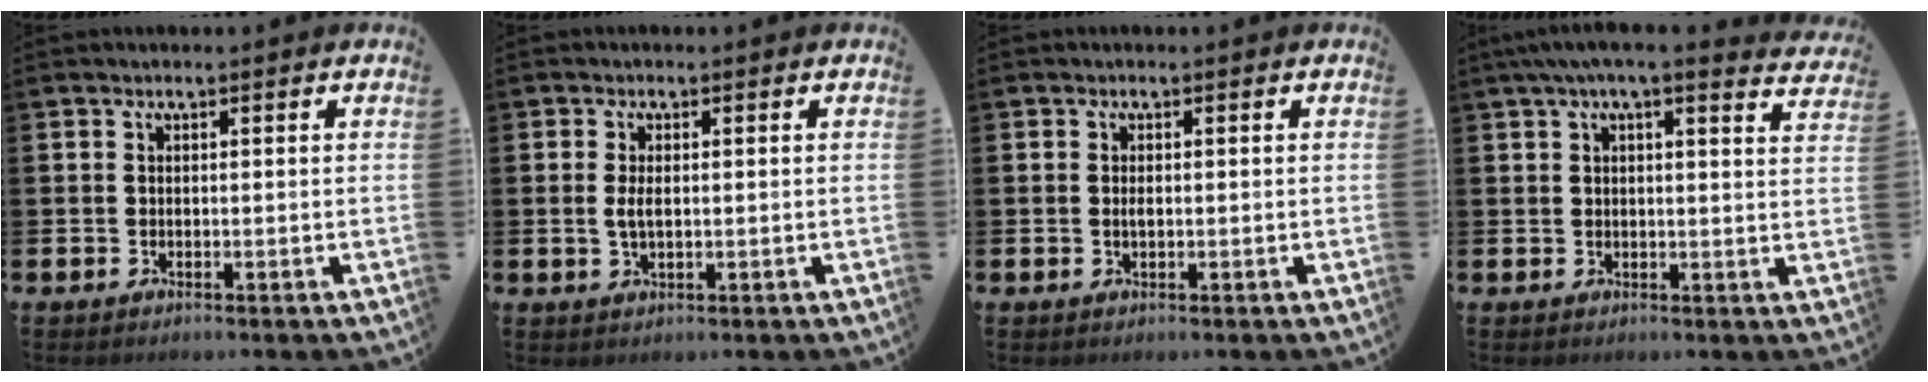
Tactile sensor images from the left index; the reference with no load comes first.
{"total": 2.0, "force": [0.2, 0.9, 1.8], "torque": [-0.033, 0.004, 0.002]}
{"total": 0.7, "force": [0.1, 0.3, 0.6], "torque": [-0.018, 0.002, 0.004]}
{"total": 4.4, "force": [3.9, 0.1, 2.1], "torque": [-0.040, -0.016, 0.066]}